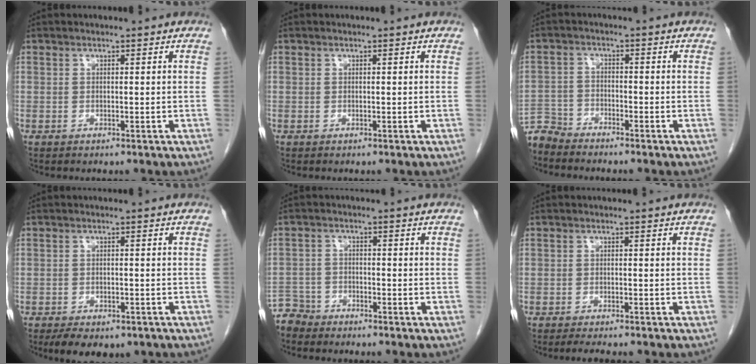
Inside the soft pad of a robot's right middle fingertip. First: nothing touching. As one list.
[{"total": 0.0}, {"total": 4.5, "force": [-4.4, 0.5, -0.6], "torque": [0.014, -0.008, -0.088]}, {"total": 7.1, "force": [-5.1, 3.3, 3.7], "torque": [-0.049, -0.006, -0.067]}, {"total": 4.2, "force": [-3.9, 1.3, -0.9], "torque": [0.017, -0.006, -0.078]}, {"total": 4.0, "force": [-3.5, 0.5, 2.0], "torque": [-0.029, -0.009, -0.046]}]